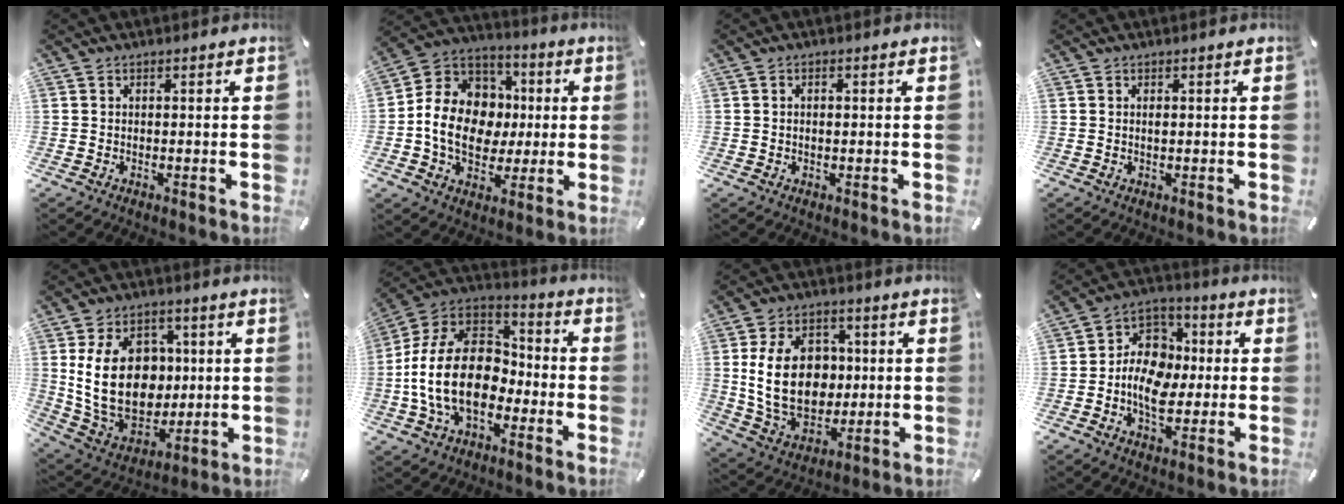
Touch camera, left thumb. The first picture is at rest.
{"total": 15.6, "force": [-1.7, 13.5, 7.7], "torque": [-0.158, 0.020, -0.022]}
{"total": 1.0, "force": [0.0, 0.5, 0.9], "torque": [-0.017, 0.002, -0.002]}
{"total": 0.7, "force": [0.1, 0.3, 0.6], "torque": [-0.014, -0.001, 0.001]}
{"total": 19.9, "force": [2.2, 15.3, 12.6], "torque": [-0.242, -0.006, 0.047]}
{"total": 19.4, "force": [-5.3, 13.4, 13.0], "torque": [-0.284, 0.029, -0.090]}
{"total": 18.1, "force": [1.4, 13.5, 12.0], "torque": [-0.240, 0.007, 0.026]}
{"total": 12.2, "force": [-2.6, 9.3, 7.4], "torque": [-0.140, 0.021, -0.045]}